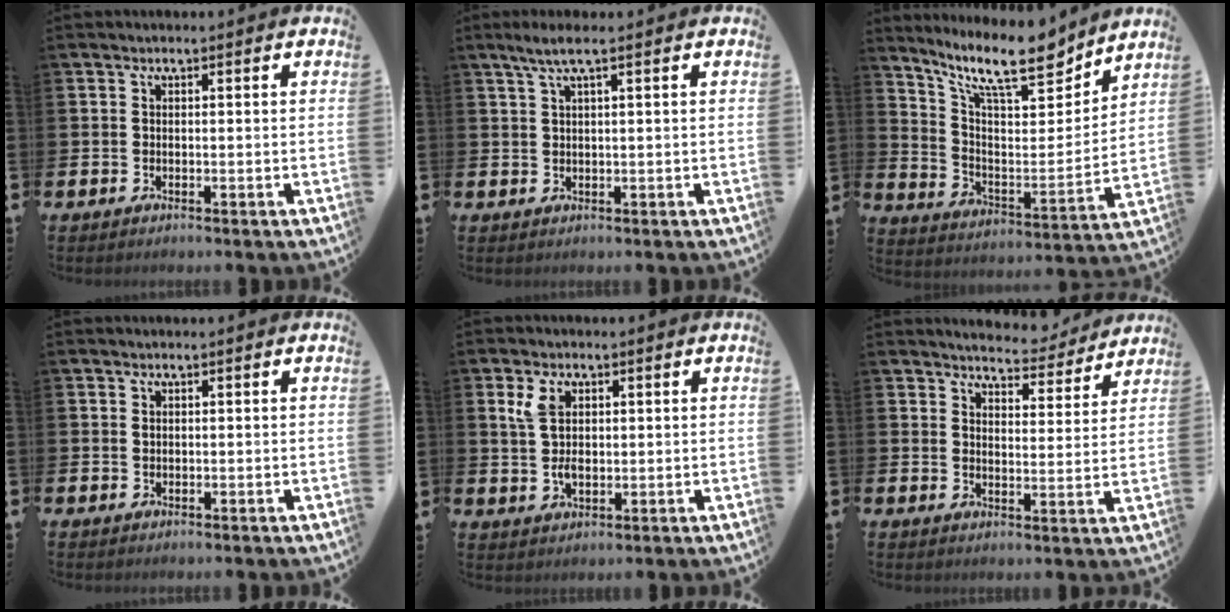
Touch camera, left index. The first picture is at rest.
{"total": 2.8, "force": [1.5, 0.2, 2.3], "torque": [-0.053, 0.004, 0.027]}
{"total": 12.4, "force": [10.3, 3.1, 6.2], "torque": [-0.137, -0.064, 0.177]}
{"total": 0.5, "force": [0.3, 0.4, 0.1], "torque": [0.011, -0.003, 0.003]}
{"total": 4.5, "force": [1.8, 2.6, 3.2], "torque": [-0.058, 0.004, 0.028]}
{"total": 5.1, "force": [5.0, 1.0, 0.1], "torque": [-0.010, -0.037, 0.086]}